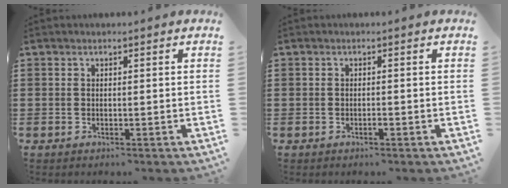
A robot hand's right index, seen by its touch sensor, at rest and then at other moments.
{"total": 0.8, "force": [-0.5, 0.1, 0.6], "torque": [-0.013, -0.004, -0.008]}